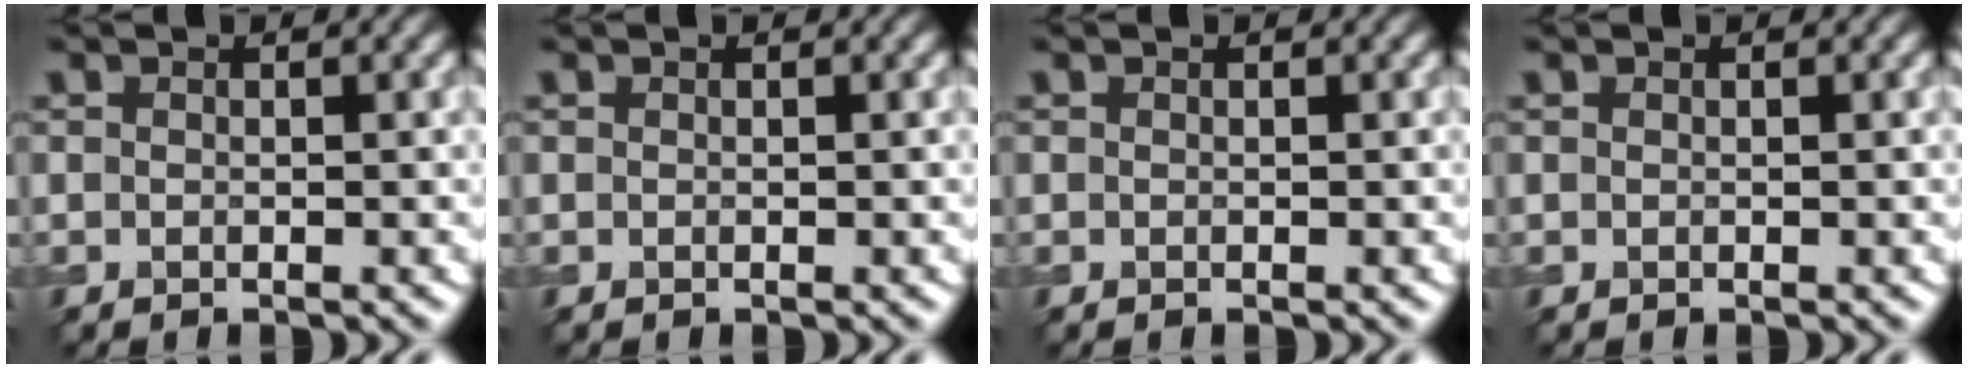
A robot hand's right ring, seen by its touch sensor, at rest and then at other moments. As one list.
[{"total": 0.0}, {"total": 0.0}, {"total": 0.0}]